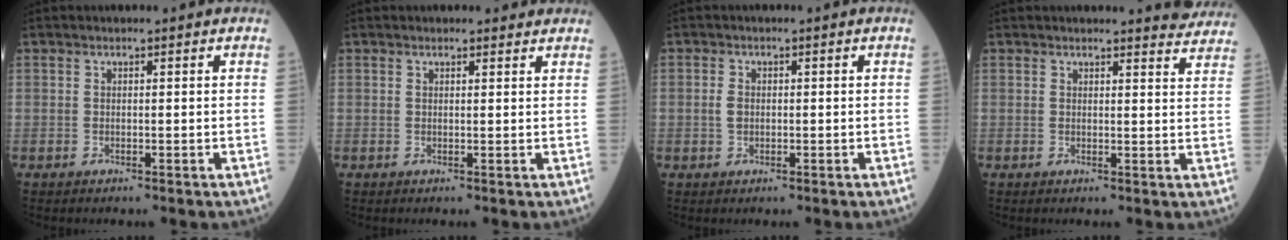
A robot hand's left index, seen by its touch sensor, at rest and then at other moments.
{"total": 2.4, "force": [2.2, 0.6, 0.7], "torque": [-0.014, 0.007, 0.022]}
{"total": 1.8, "force": [-0.1, 1.5, 0.9], "torque": [-0.023, 0.002, 0.002]}
{"total": 5.2, "force": [5.2, 0.3, 0.1], "torque": [0.004, -0.029, 0.037]}